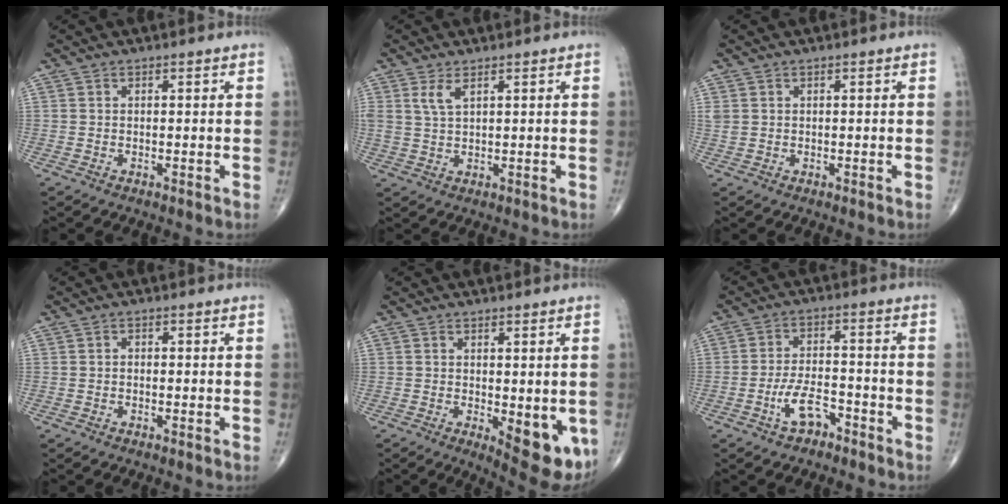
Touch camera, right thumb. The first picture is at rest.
{"total": 3.0, "force": [1.6, 1.1, 2.3], "torque": [-0.051, -0.004, 0.041]}
{"total": 1.2, "force": [0.4, 1.0, 0.6], "torque": [-0.014, 0.006, 0.013]}
{"total": 0.7, "force": [-0.1, 0.5, 0.5], "torque": [-0.006, 0.002, -0.003]}
{"total": 9.7, "force": [-1.9, 4.0, 8.7], "torque": [-0.096, -0.022, -0.014]}
{"total": 6.2, "force": [-3.6, 3.0, 4.0], "torque": [-0.070, 0.029, -0.065]}